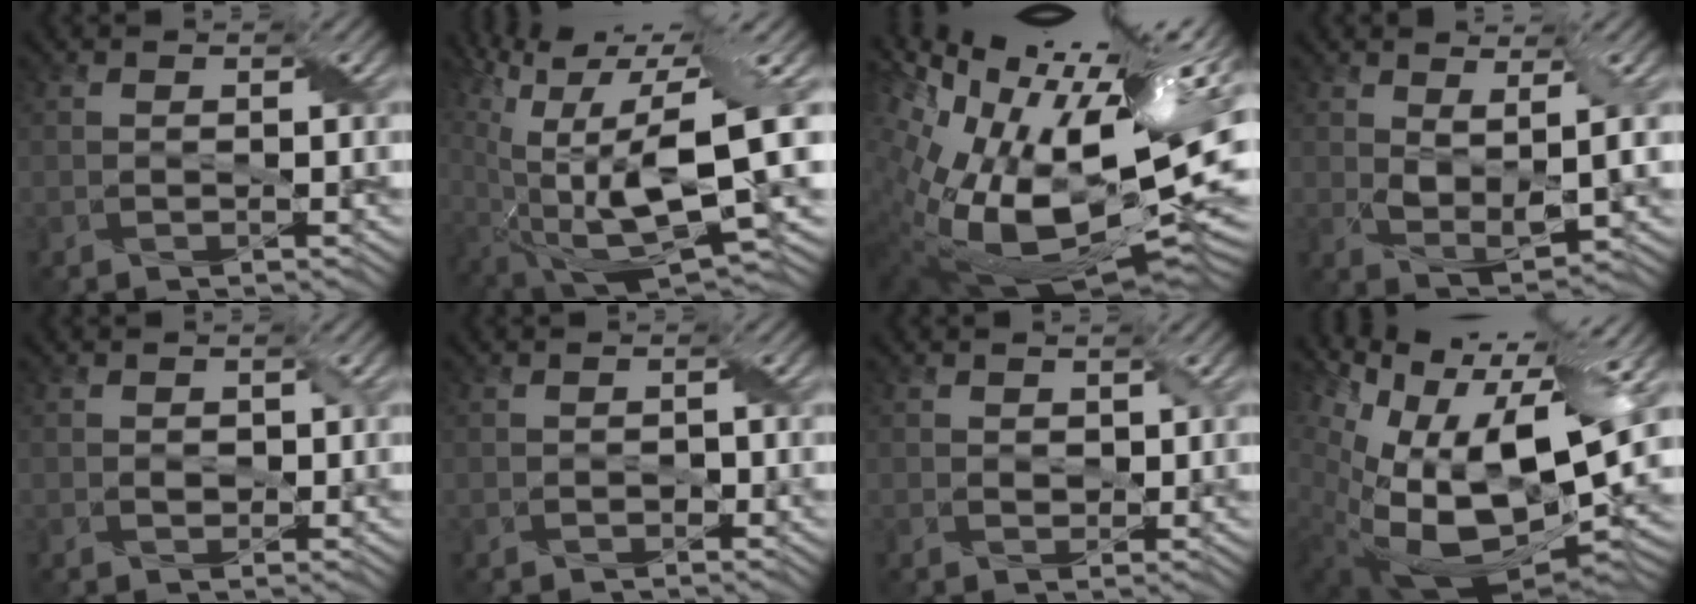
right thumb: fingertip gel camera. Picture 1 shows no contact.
{"total": 16.8, "force": [2.7, 5.1, 15.7], "torque": [-0.299, -0.011, 0.065]}
{"total": 21.9, "force": [2.2, 12.0, 18.2], "torque": [-0.343, -0.003, 0.063]}
{"total": 4.4, "force": [1.4, 1.8, 3.8], "torque": [-0.079, -0.008, 0.030]}
{"total": 1.0, "force": [0.2, 0.9, 0.4], "torque": [-0.010, -0.005, 0.006]}
{"total": 0.7, "force": [-0.3, 0.6, 0.2], "torque": [-0.002, -0.001, -0.002]}
{"total": 1.1, "force": [0.7, 0.9, 0.3], "torque": [-0.007, -0.004, 0.015]}
{"total": 17.7, "force": [2.3, 9.9, 14.6], "torque": [-0.280, -0.023, 0.057]}